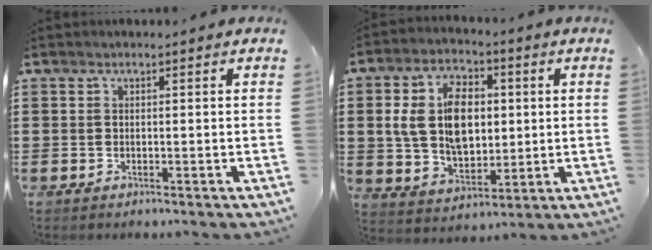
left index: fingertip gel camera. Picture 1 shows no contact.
{"total": 11.2, "force": [1.7, 7.4, 8.2], "torque": [-0.184, 0.015, 0.027]}